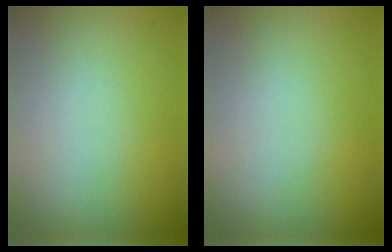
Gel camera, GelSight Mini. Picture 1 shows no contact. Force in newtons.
{"total": 0.0}